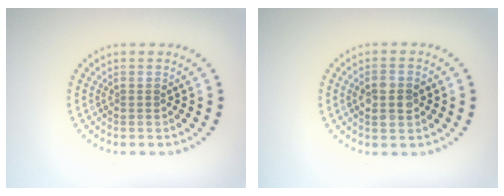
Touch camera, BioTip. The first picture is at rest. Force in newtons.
{"total": 2.5, "press": 2.5, "slide": 0.2}